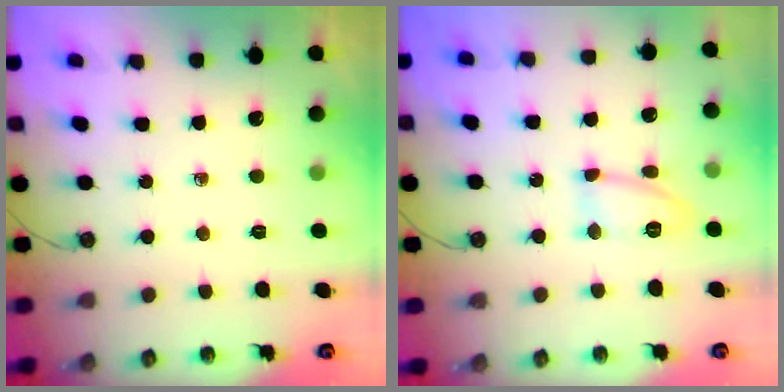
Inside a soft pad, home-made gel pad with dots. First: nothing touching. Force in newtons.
{"total": 10.3, "press": 10.3, "slide": 1.2}